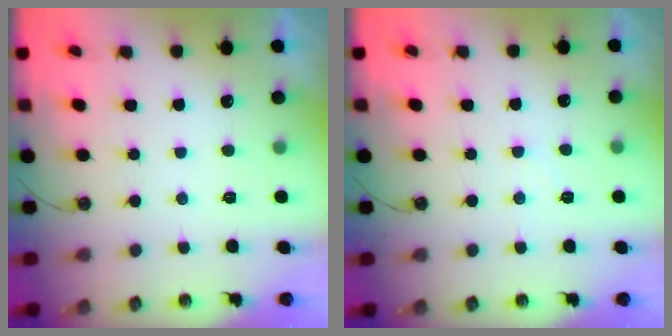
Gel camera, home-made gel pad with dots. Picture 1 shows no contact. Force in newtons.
{"total": 4.3, "press": 4.2, "slide": 0.6}